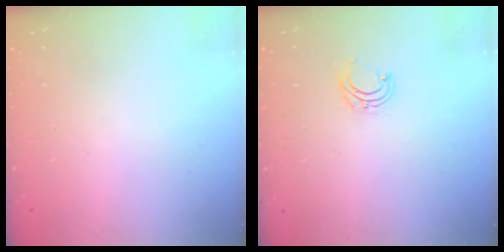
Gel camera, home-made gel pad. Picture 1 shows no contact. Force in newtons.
{"total": 4.6, "press": 4.5, "slide": 0.5}